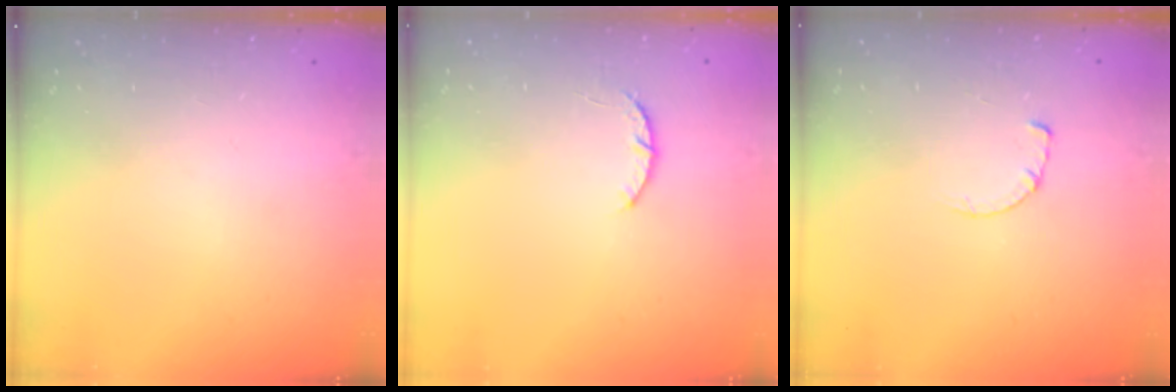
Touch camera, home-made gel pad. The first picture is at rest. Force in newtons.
{"total": 3.0, "press": 2.9, "slide": 0.5}
{"total": 0.7, "press": 0.6, "slide": 0.2}